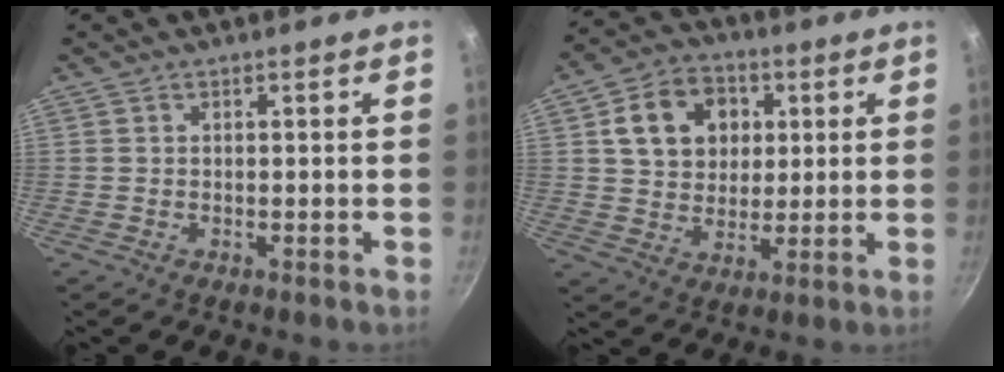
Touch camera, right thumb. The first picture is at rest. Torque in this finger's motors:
{"motor_torque": [-0.77, 1.10, 0.35, 0.10, 0.06]}